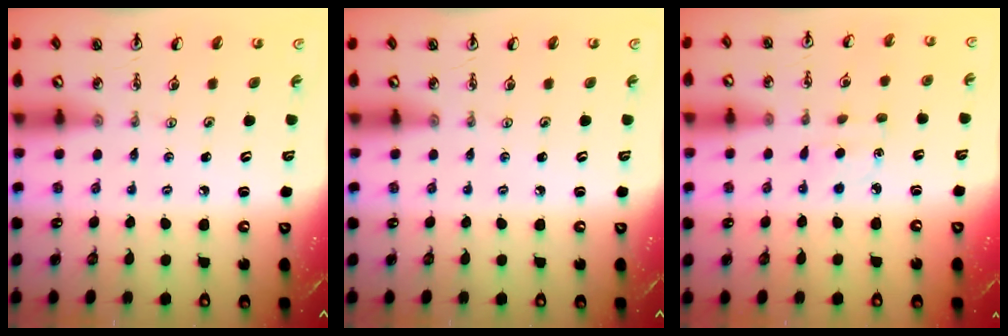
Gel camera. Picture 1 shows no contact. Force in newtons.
{"total": 0.0}
{"total": 3.7, "press": 3.6, "slide": 0.4}